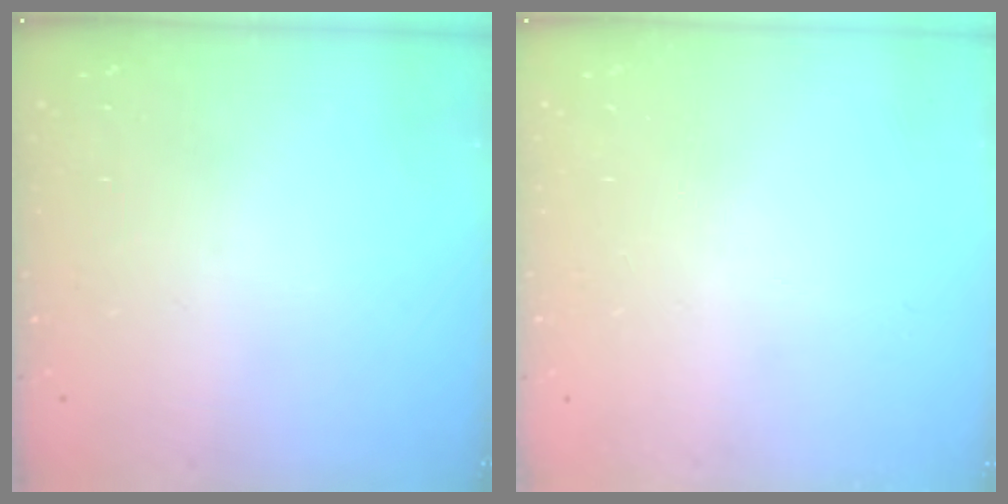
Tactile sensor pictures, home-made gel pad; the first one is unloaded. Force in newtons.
{"total": 0.0}